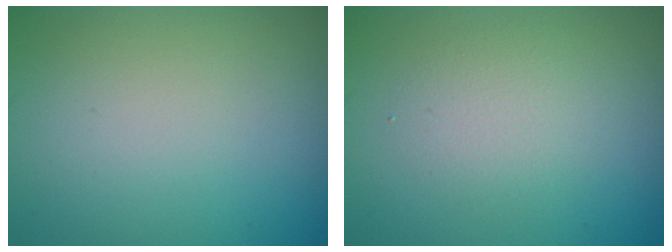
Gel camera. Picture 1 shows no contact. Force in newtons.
{"total": 2.4, "press": 2.4, "slide": 0.2}